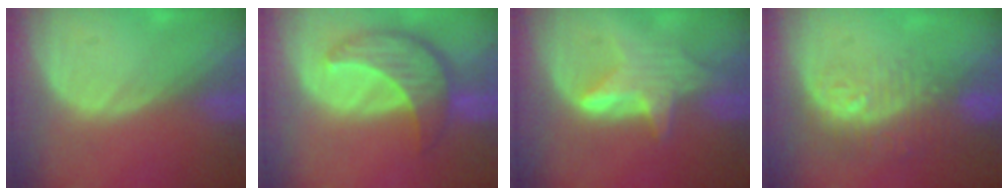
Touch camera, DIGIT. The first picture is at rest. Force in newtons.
{"total": 8.4, "press": 7.6, "slide": 3.6}
{"total": 5.8, "press": 5.8, "slide": 0.8}
{"total": 9.7, "press": 8.0, "slide": 5.5}